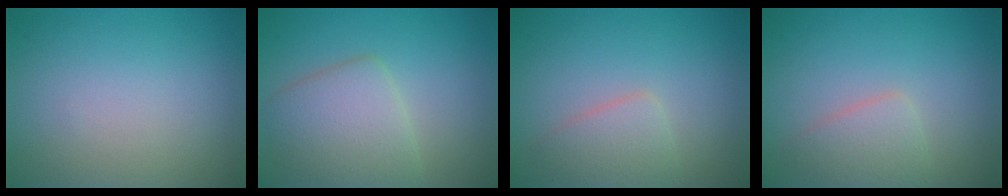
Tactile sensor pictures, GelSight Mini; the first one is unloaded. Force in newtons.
{"total": 4.8, "press": 4.8, "slide": 0.3}
{"total": 2.4, "press": 2.4, "slide": 0.1}
{"total": 2.4, "press": 2.4, "slide": 0.1}